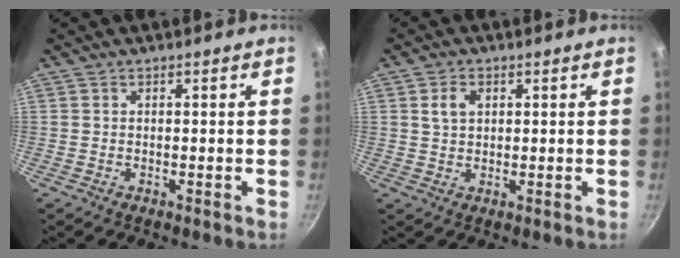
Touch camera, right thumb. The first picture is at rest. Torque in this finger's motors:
{"motor_torque": [-0.47, 0.49, 0.17, 0.38, 0.00]}